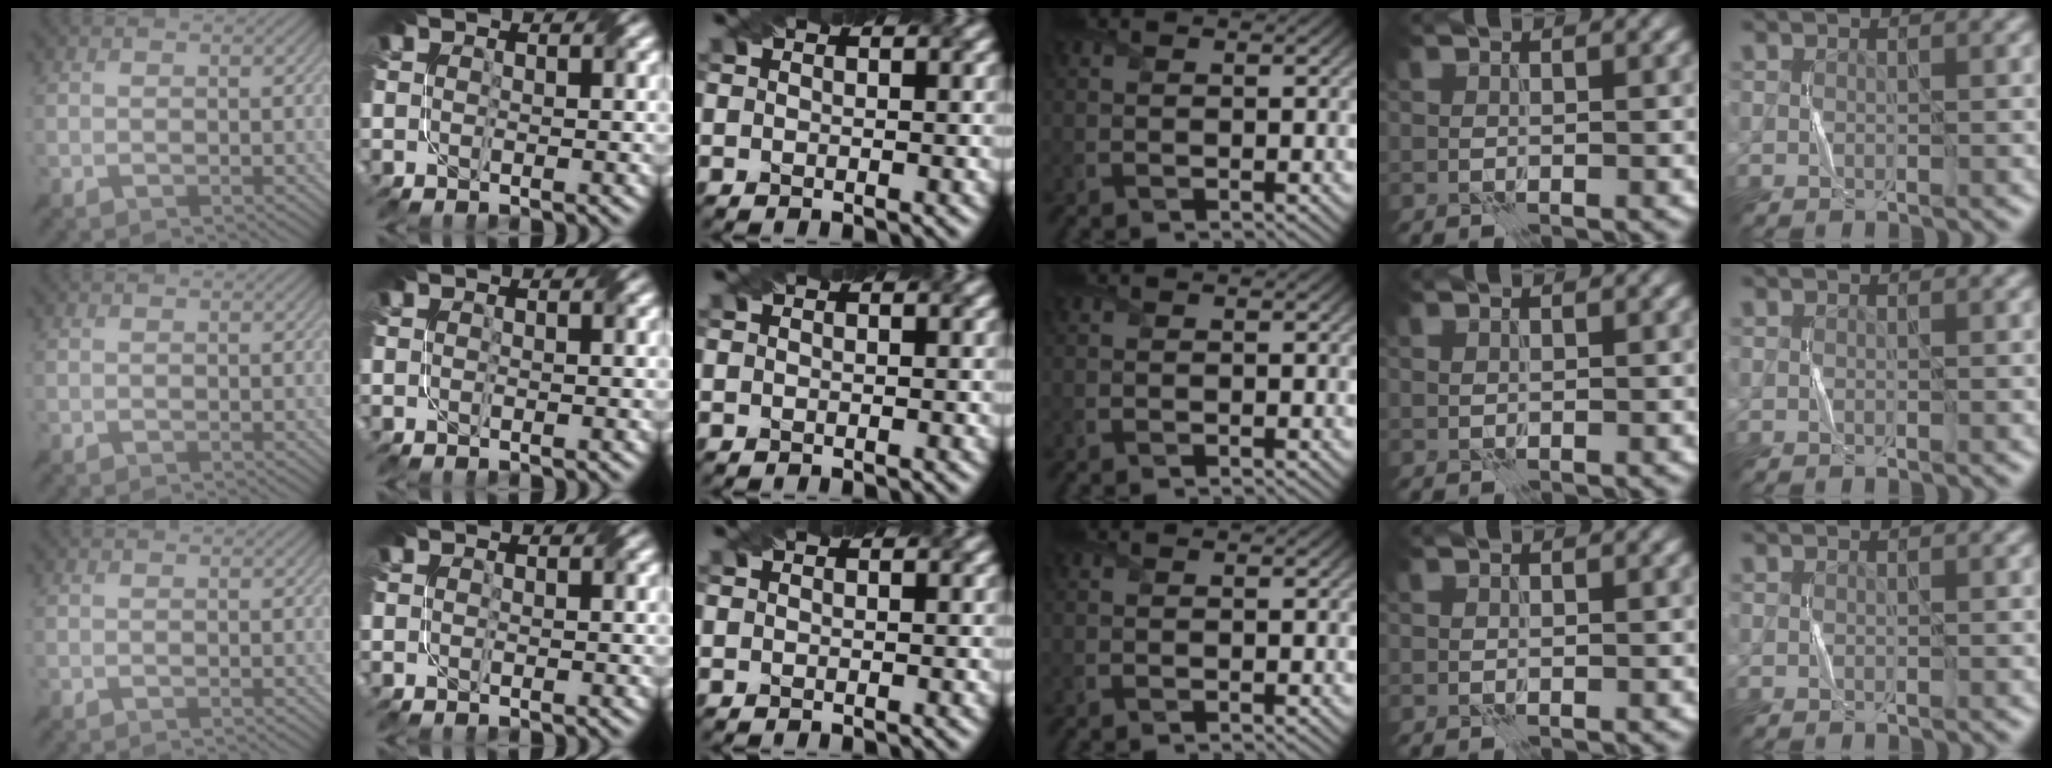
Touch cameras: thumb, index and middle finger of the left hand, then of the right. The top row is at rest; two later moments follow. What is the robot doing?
{"motion": "fold", "object": "coffee filter"}